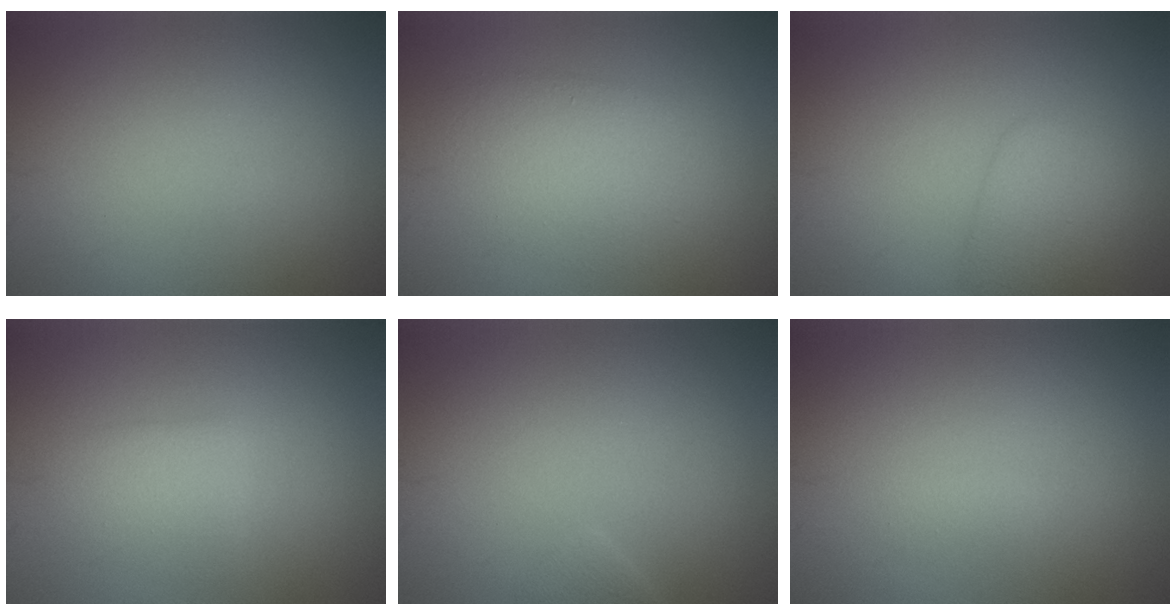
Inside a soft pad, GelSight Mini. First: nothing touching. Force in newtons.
{"total": 3.6, "press": 3.6, "slide": 0.3}
{"total": 2.6, "press": 2.6, "slide": 0.0}
{"total": 2.4, "press": 2.3, "slide": 0.5}
{"total": 1.0, "press": 1.0, "slide": 0.1}
{"total": 0.8, "press": 0.8, "slide": 0.1}